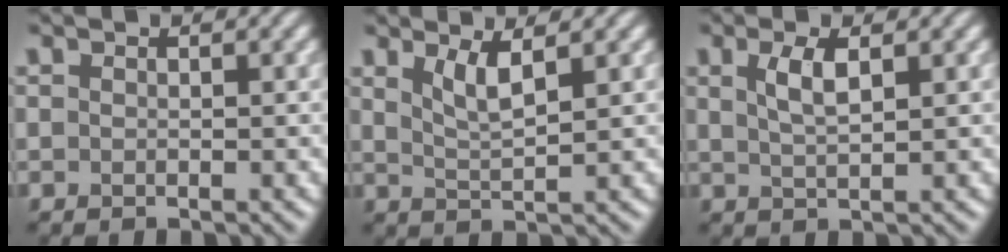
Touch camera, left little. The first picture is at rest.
{"total": 2.6, "force": [1.5, 0.5, 2.1], "torque": [-0.039, -0.006, 0.031]}
{"total": 2.6, "force": [1.0, 0.7, 2.3], "torque": [-0.045, 0.002, 0.020]}